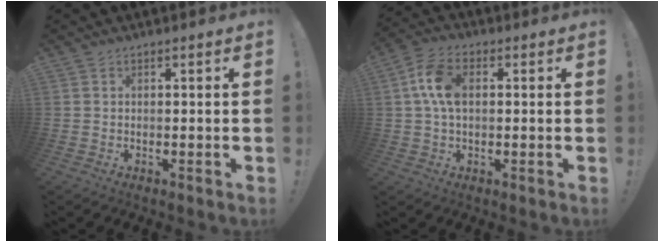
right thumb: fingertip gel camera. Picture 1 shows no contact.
{"total": 10.4, "force": [1.5, 6.6, 7.9], "torque": [-0.154, 0.008, 0.030]}